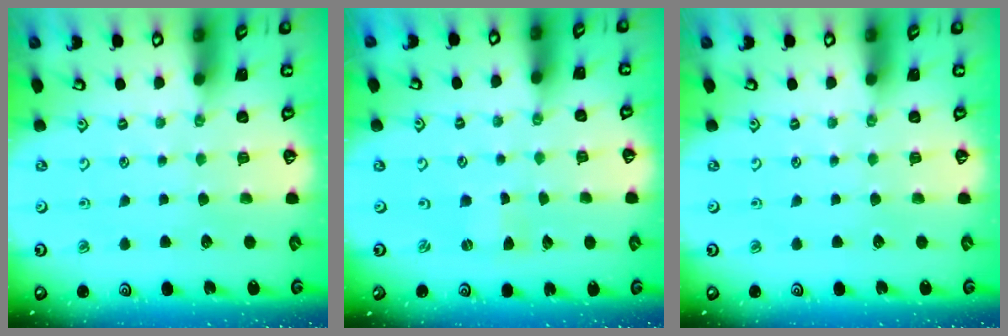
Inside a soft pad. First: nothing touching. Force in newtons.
{"total": 0.0}
{"total": 0.0}